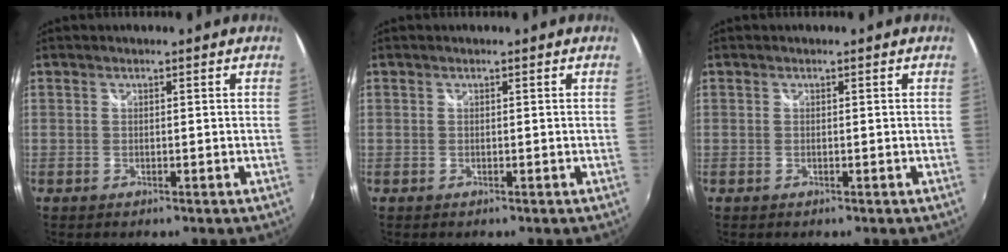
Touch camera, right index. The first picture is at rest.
{"total": 0.0}
{"total": 0.0}